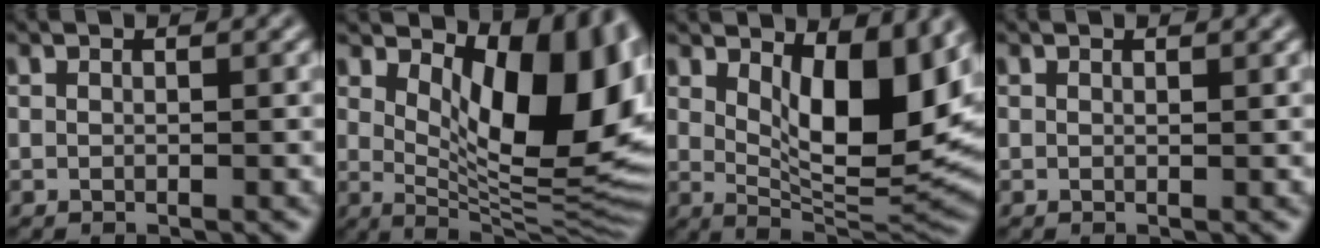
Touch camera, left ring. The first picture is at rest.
{"total": 13.0, "force": [4.0, 5.5, 11.0], "torque": [-0.138, -0.008, 0.070]}
{"total": 9.6, "force": [2.9, 3.9, 8.3], "torque": [-0.127, -0.020, 0.053]}
{"total": 0.0}